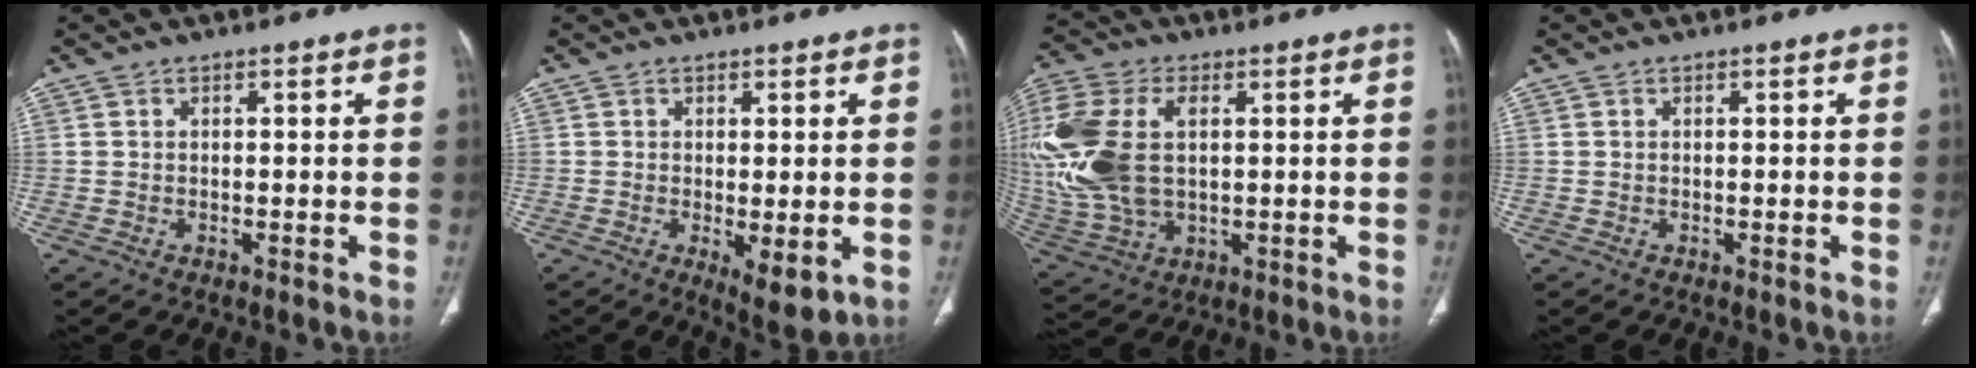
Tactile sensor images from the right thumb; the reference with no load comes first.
{"total": 5.7, "force": [-1.3, 2.1, 5.1], "torque": [-0.078, -0.021, -0.012]}
{"total": 21.9, "force": [2.6, 13.3, 17.2], "torque": [-0.424, -0.002, 0.053]}
{"total": 0.0}